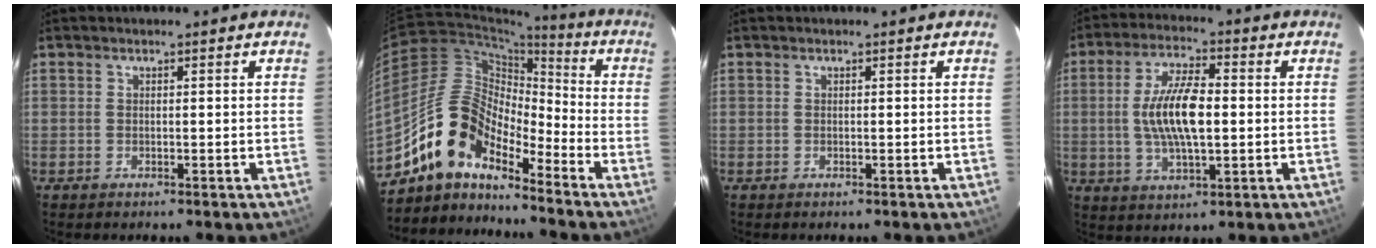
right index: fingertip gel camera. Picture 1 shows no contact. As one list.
[{"total": 12.7, "force": [-10.4, 4.7, 5.4], "torque": [-0.097, 0.024, -0.207]}, {"total": 0.0}, {"total": 11.4, "force": [0.0, 4.0, 10.7], "torque": [-0.209, 0.006, 0.002]}]